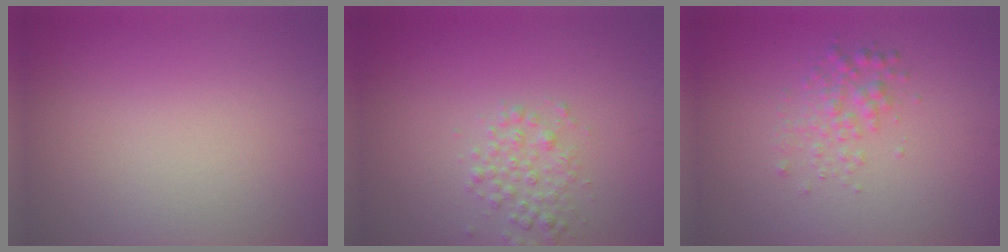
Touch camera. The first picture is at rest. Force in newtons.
{"total": 2.1, "press": 2.1, "slide": 0.0}
{"total": 2.1, "press": 2.1, "slide": 0.0}